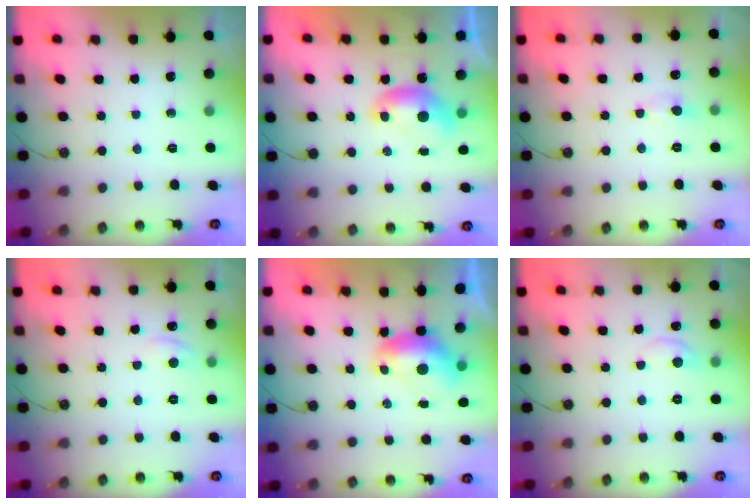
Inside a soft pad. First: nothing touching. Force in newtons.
{"total": 0.0}
{"total": 0.0}
{"total": 1.7, "press": 1.7, "slide": 0.3}
{"total": 1.3, "press": 1.0, "slide": 0.8}
{"total": 0.8, "press": 0.5, "slide": 0.6}